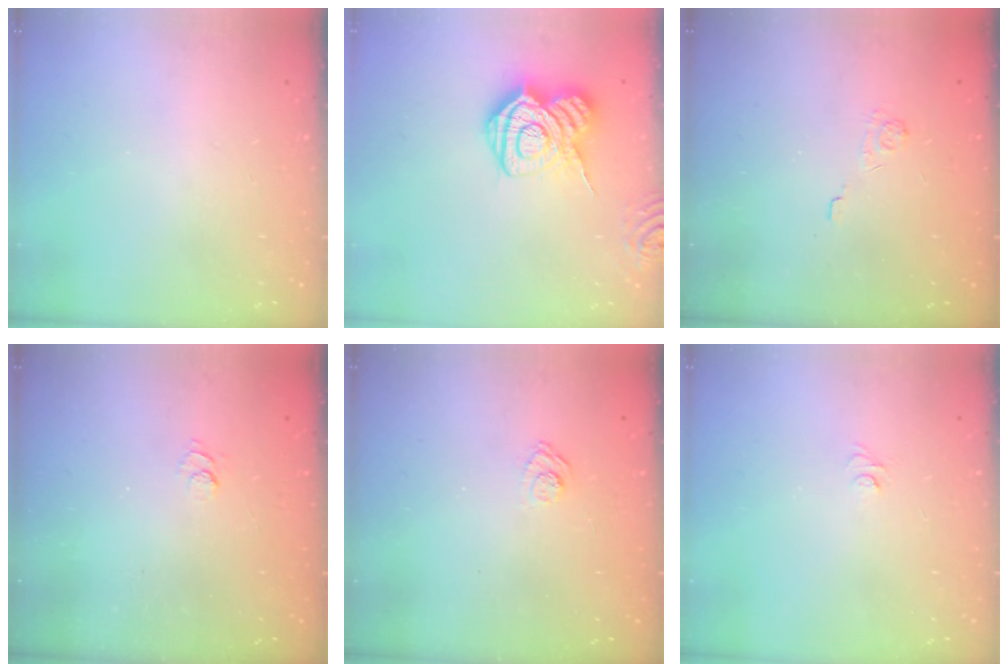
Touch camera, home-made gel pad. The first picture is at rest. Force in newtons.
{"total": 13.5, "press": 13.5, "slide": 0.9}
{"total": 2.1, "press": 1.5, "slide": 1.4}
{"total": 2.5, "press": 2.0, "slide": 1.4}
{"total": 3.1, "press": 2.8, "slide": 1.3}
{"total": 4.0, "press": 4.0, "slide": 0.4}